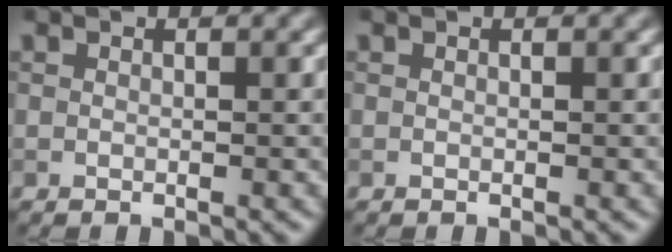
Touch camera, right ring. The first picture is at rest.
{"total": 0.0}